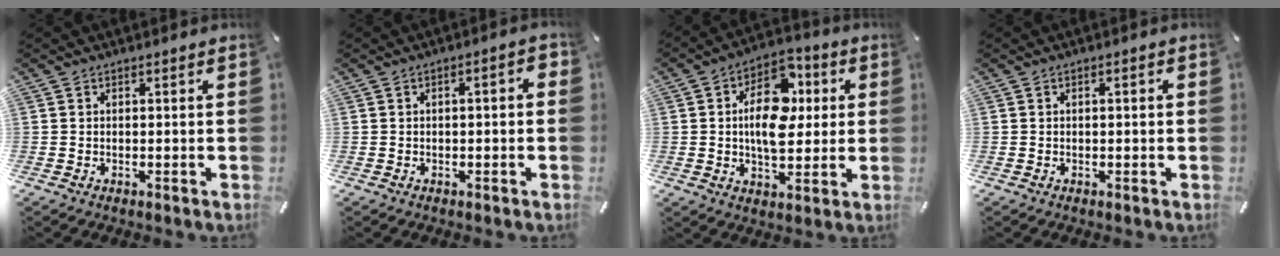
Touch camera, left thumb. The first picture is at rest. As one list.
[{"total": 2.9, "force": [-0.8, 1.1, 2.5], "torque": [-0.042, 0.010, -0.015]}, {"total": 14.9, "force": [2.0, 9.7, 11.1], "torque": [-0.184, 0.005, 0.030]}, {"total": 1.0, "force": [-0.1, 0.4, 1.0], "torque": [-0.016, 0.002, -0.004]}]